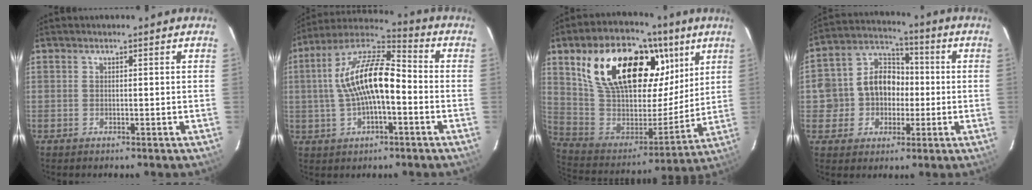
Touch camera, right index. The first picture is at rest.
{"total": 15.3, "force": [-1.1, 5.7, 14.1], "torque": [-0.266, 0.020, -0.024]}
{"total": 29.7, "force": [13.4, 16.4, 20.8], "torque": [-0.396, 0.051, 0.247]}
{"total": 11.3, "force": [-1.2, 10.1, 4.9], "torque": [-0.111, 0.045, -0.019]}